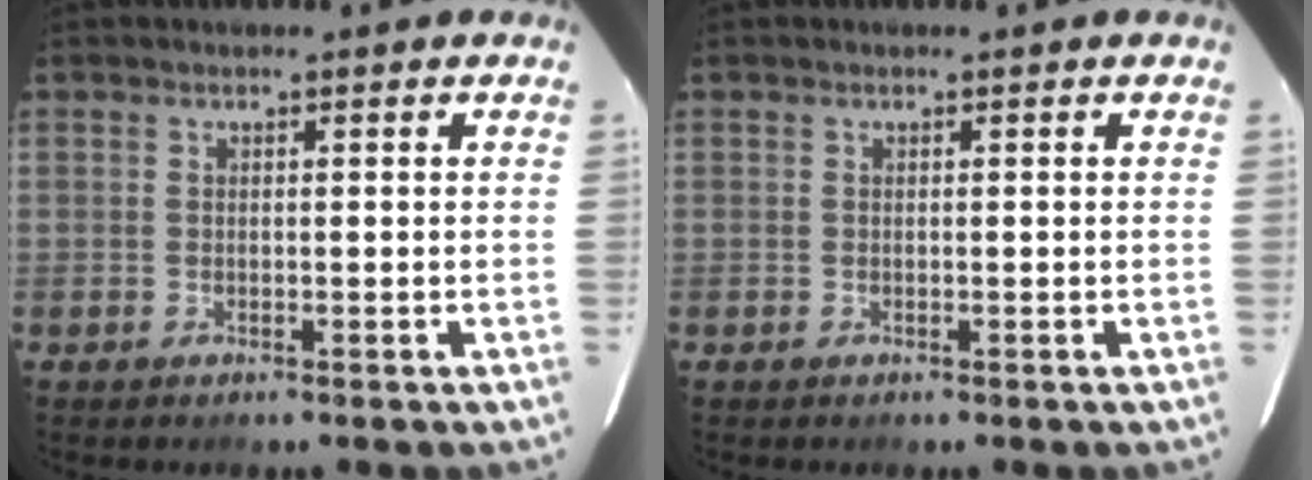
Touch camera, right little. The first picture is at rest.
{"total": 0.0}